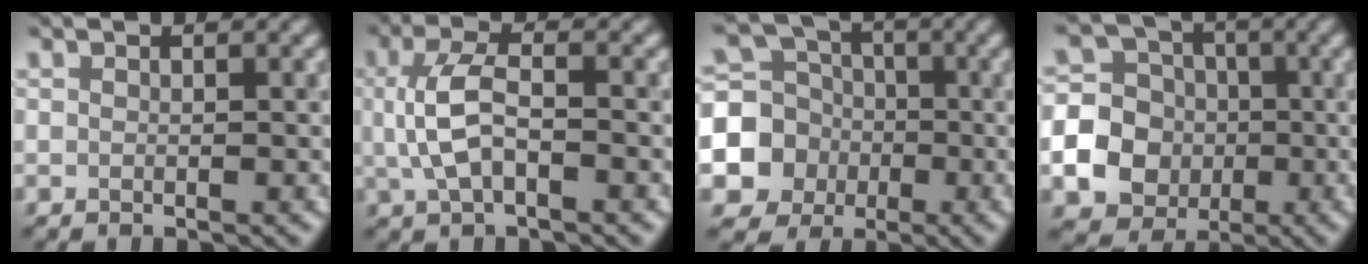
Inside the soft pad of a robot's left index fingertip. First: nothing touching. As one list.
[{"total": 4.3, "force": [-0.1, 2.1, 3.7], "torque": [-0.084, 0.003, -0.002]}, {"total": 6.6, "force": [-2.0, 6.2, 1.5], "torque": [-0.023, -0.008, -0.065]}, {"total": 15.1, "force": [-4.0, 14.3, 3.0], "torque": [-0.106, -0.032, -0.089]}]